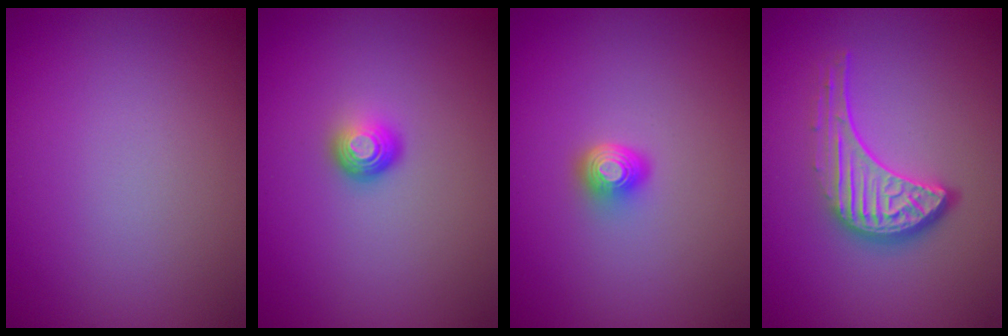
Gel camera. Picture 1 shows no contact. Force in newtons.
{"total": 1.6, "press": 1.1, "slide": 1.2}
{"total": 2.0, "press": 1.3, "slide": 1.5}
{"total": 4.6, "press": 3.3, "slide": 3.2}